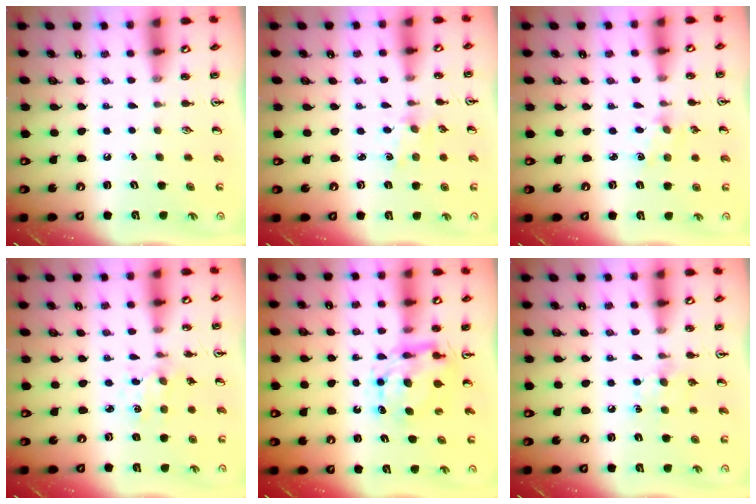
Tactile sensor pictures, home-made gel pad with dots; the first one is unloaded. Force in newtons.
{"total": 1.2, "press": 1.1, "slide": 0.2}
{"total": 1.8, "press": 1.7, "slide": 0.5}
{"total": 1.4, "press": 1.4, "slide": 0.3}
{"total": 8.6, "press": 8.5, "slide": 0.7}
{"total": 6.3, "press": 6.2, "slide": 0.9}